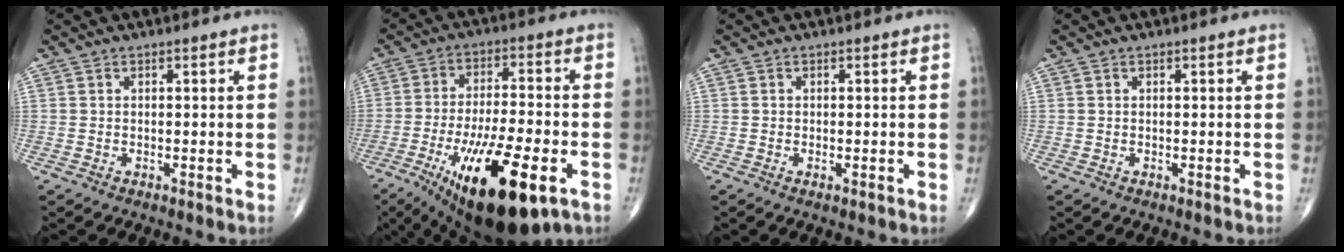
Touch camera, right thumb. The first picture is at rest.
{"total": 21.0, "force": [-9.0, 6.6, 17.8], "torque": [-0.289, 0.007, -0.134]}
{"total": 0.5, "force": [-0.2, 0.1, 0.5], "torque": [-0.011, -0.003, -0.005]}
{"total": 0.0}